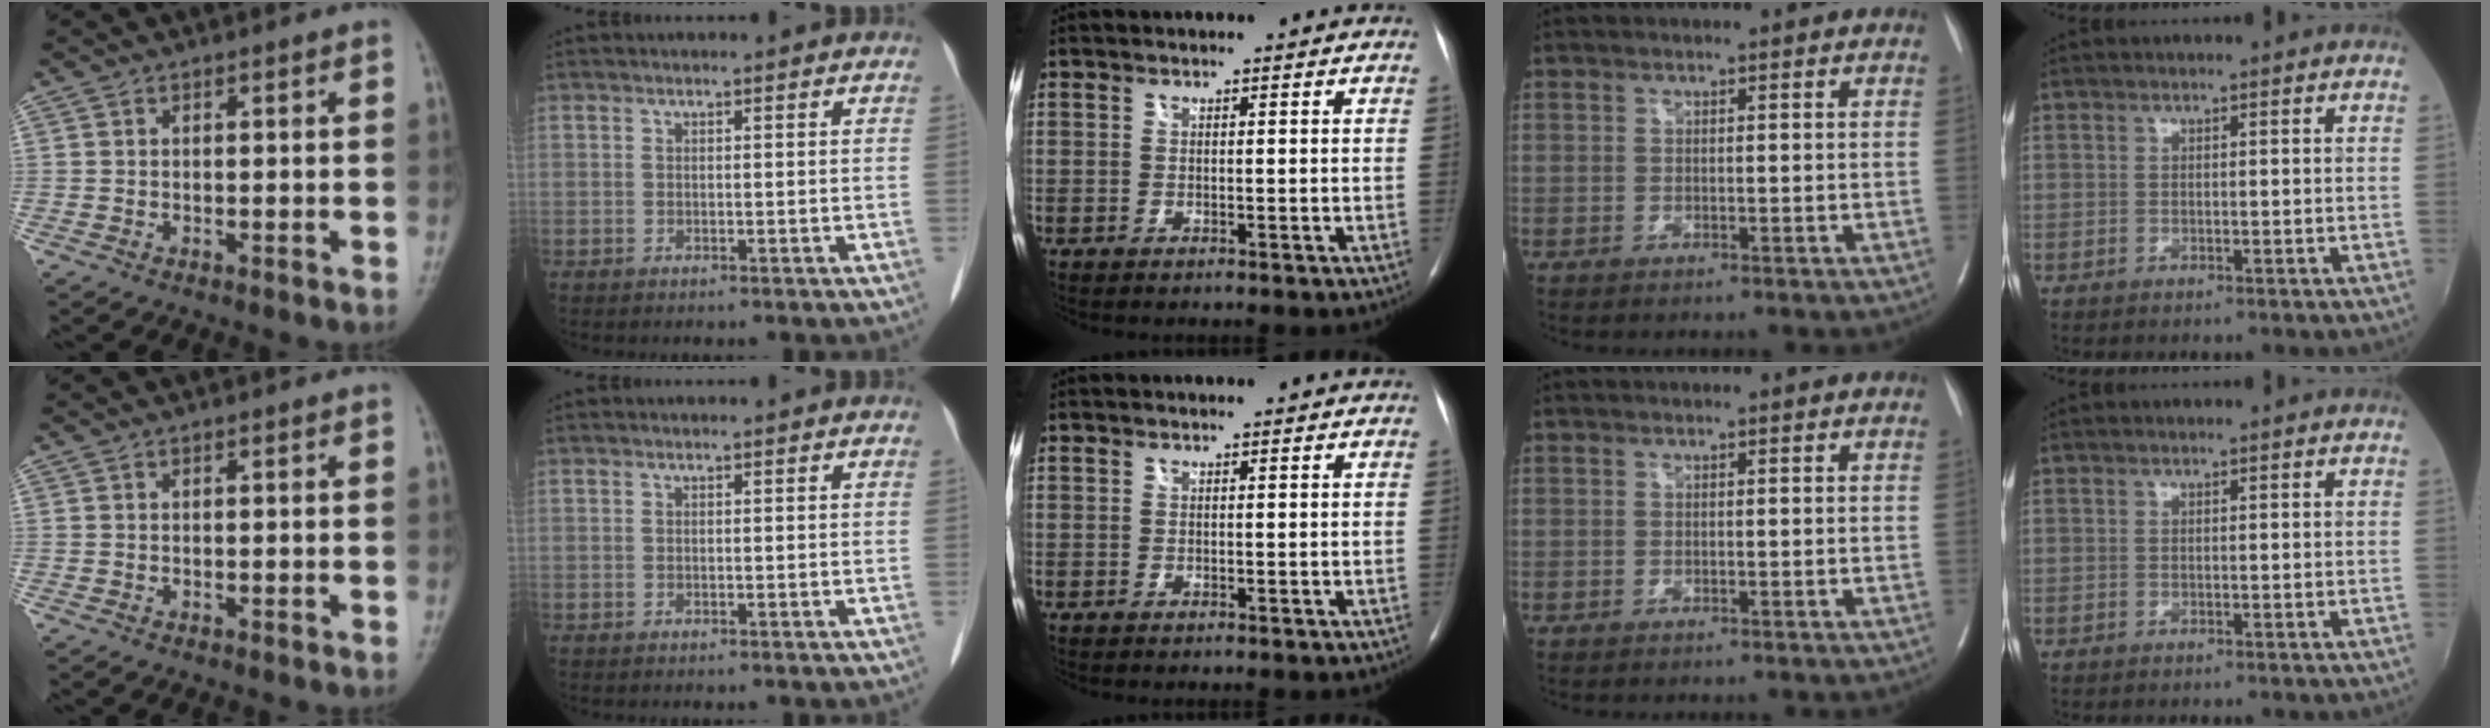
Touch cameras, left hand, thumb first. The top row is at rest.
{}